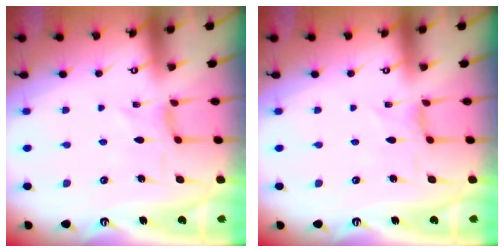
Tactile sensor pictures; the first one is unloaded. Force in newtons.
{"total": 1.2, "press": 1.1, "slide": 0.2}